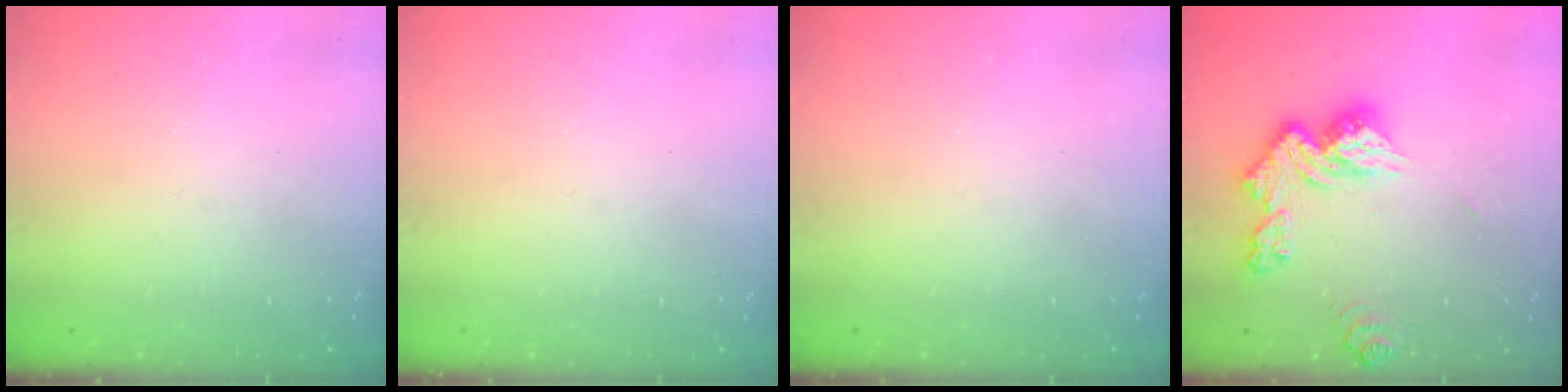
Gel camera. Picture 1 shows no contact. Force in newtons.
{"total": 0.0}
{"total": 0.0}
{"total": 12.6, "press": 12.6, "slide": 1.3}